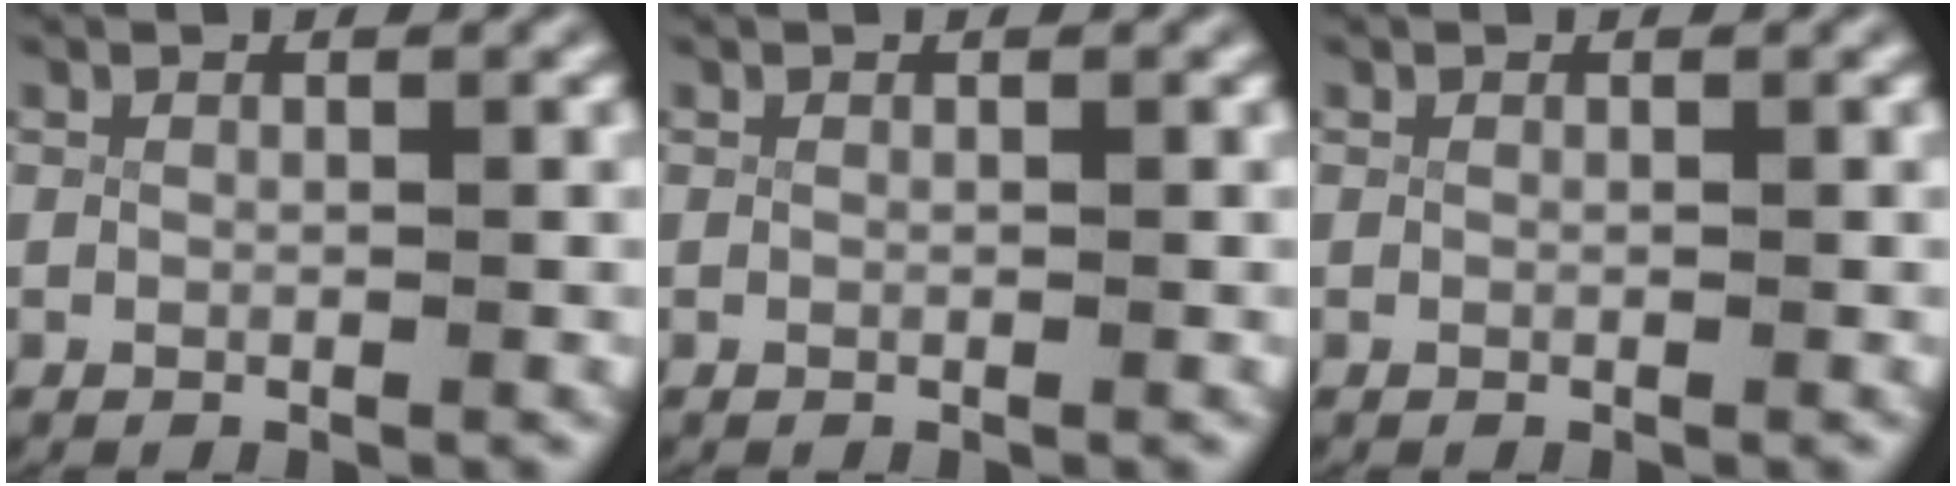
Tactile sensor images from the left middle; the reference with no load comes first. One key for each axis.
{"total": 0.0}
{"total": 0.0}